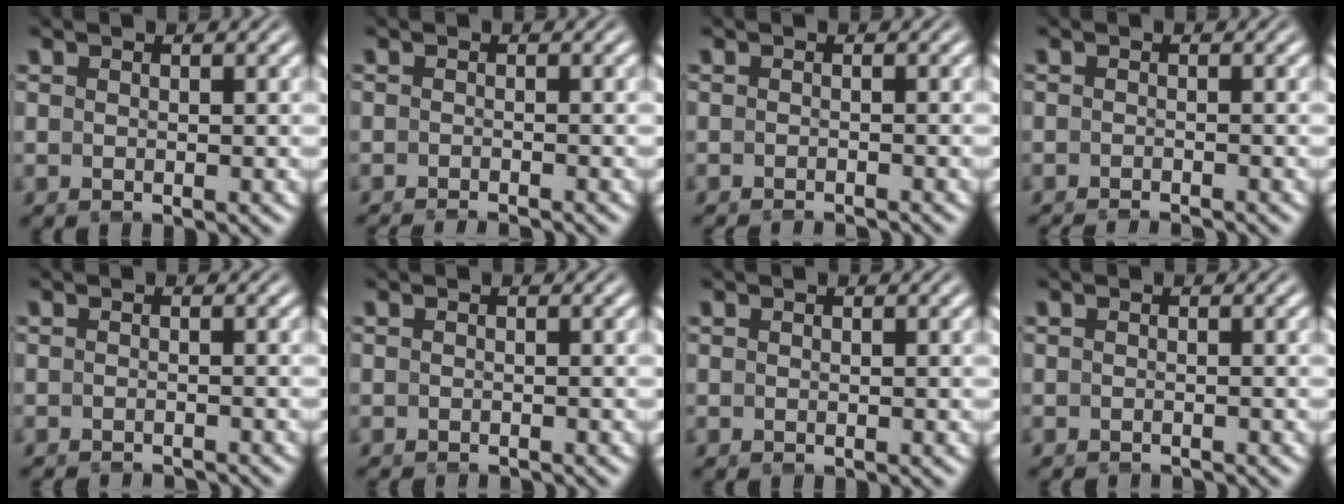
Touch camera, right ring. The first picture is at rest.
{"total": 2.3, "force": [-2.3, 0.1, 0.3], "torque": [-0.006, -0.008, -0.035]}
{"total": 2.0, "force": [-2.0, 0.0, 0.2], "torque": [-0.005, -0.008, -0.030]}
{"total": 2.3, "force": [-2.2, 0.0, 0.3], "torque": [-0.004, -0.007, -0.035]}
{"total": 2.0, "force": [-2.0, 0.1, 0.0], "torque": [0.000, -0.009, -0.029]}
{"total": 1.0, "force": [-1.0, 0.0, -0.1], "torque": [-0.002, -0.008, -0.013]}
{"total": 0.0}
{"total": 0.9, "force": [-0.9, -0.1, -0.3], "torque": [-0.001, -0.009, -0.011]}